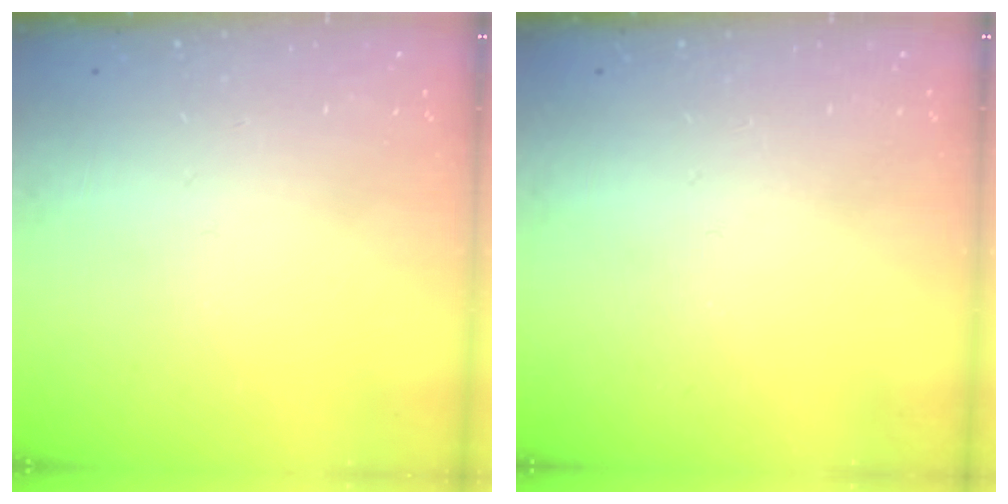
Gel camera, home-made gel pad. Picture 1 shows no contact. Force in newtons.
{"total": 0.0}